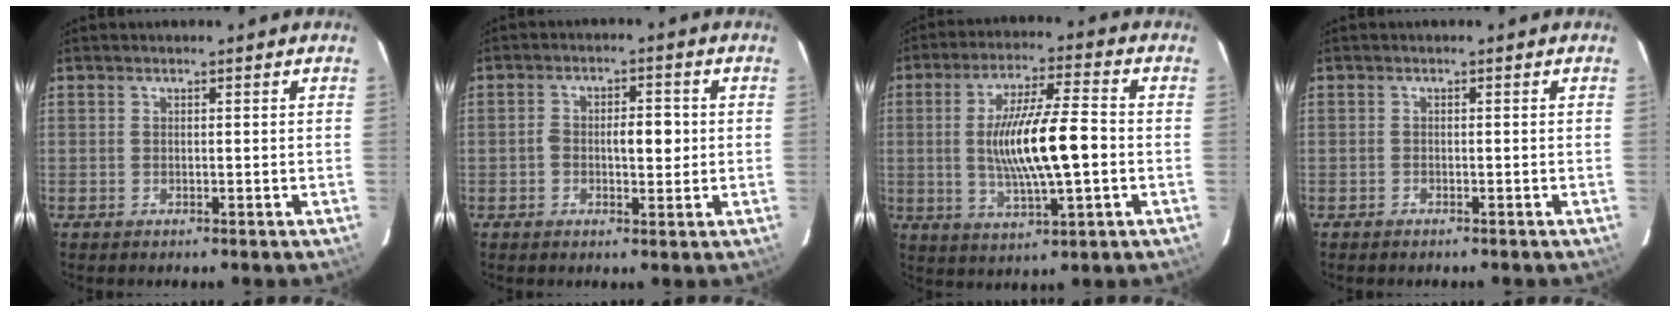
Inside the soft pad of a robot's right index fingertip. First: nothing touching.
{"total": 5.0, "force": [-0.2, 2.2, 4.5], "torque": [-0.076, 0.015, -0.001]}
{"total": 13.0, "force": [-0.9, 1.7, 12.8], "torque": [-0.240, 0.000, -0.012]}
{"total": 1.0, "force": [-0.9, 0.2, 0.4], "torque": [-0.007, -0.003, -0.009]}